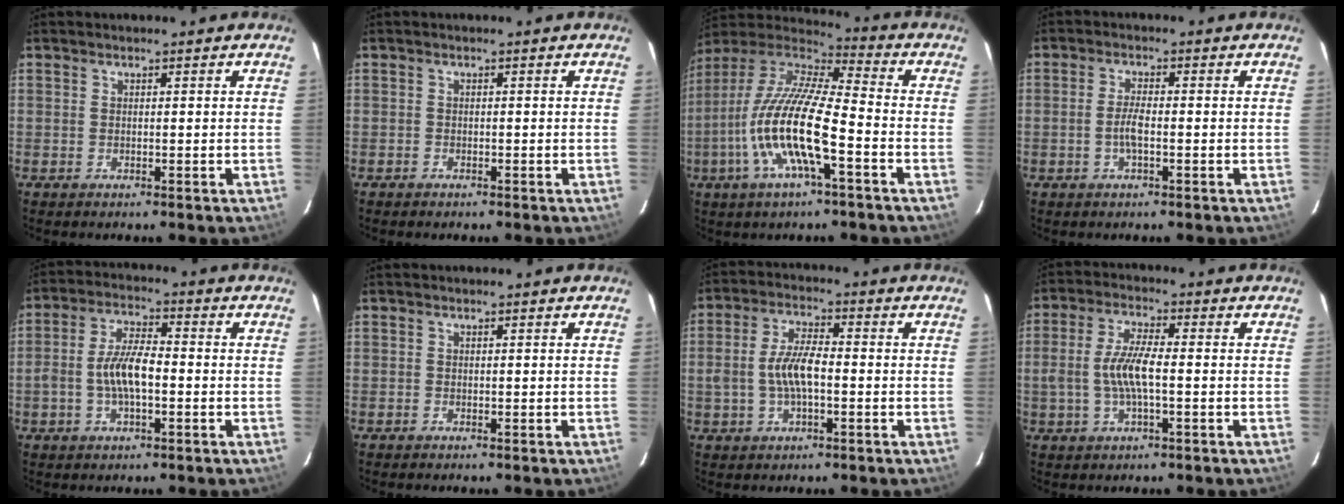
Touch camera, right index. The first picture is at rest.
{"total": 0.8, "force": [-0.6, 0.5, 0.0], "torque": [-0.003, 0.003, -0.010]}
{"total": 17.8, "force": [-5.9, 3.7, 16.4], "torque": [-0.317, -0.019, -0.119]}
{"total": 3.2, "force": [-0.9, 0.7, 2.9], "torque": [-0.060, -0.001, -0.017]}
{"total": 7.5, "force": [-1.6, 2.7, 6.8], "torque": [-0.137, 0.010, -0.031]}
{"total": 0.0}
{"total": 7.2, "force": [-1.2, 2.9, 6.5], "torque": [-0.130, 0.009, -0.021]}
{"total": 7.4, "force": [-1.1, 1.9, 7.0], "torque": [-0.144, 0.004, -0.021]}